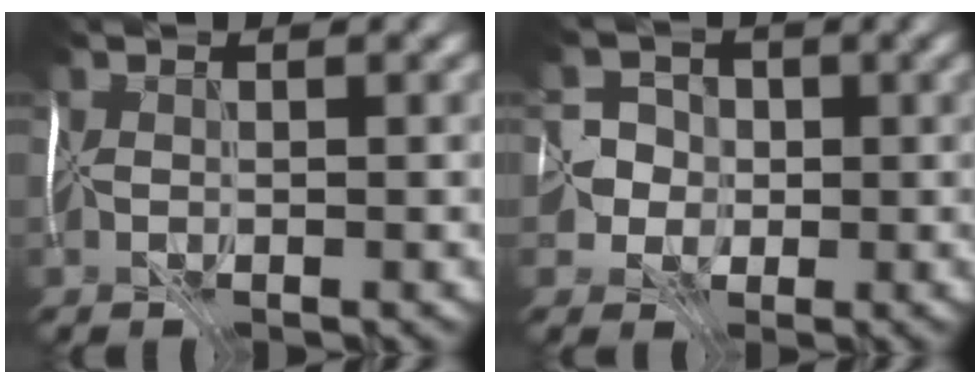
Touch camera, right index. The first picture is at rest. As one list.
[{"total": 3.5, "force": [-0.9, 3.4, 0.1], "torque": [0.032, 0.010, -0.032]}]